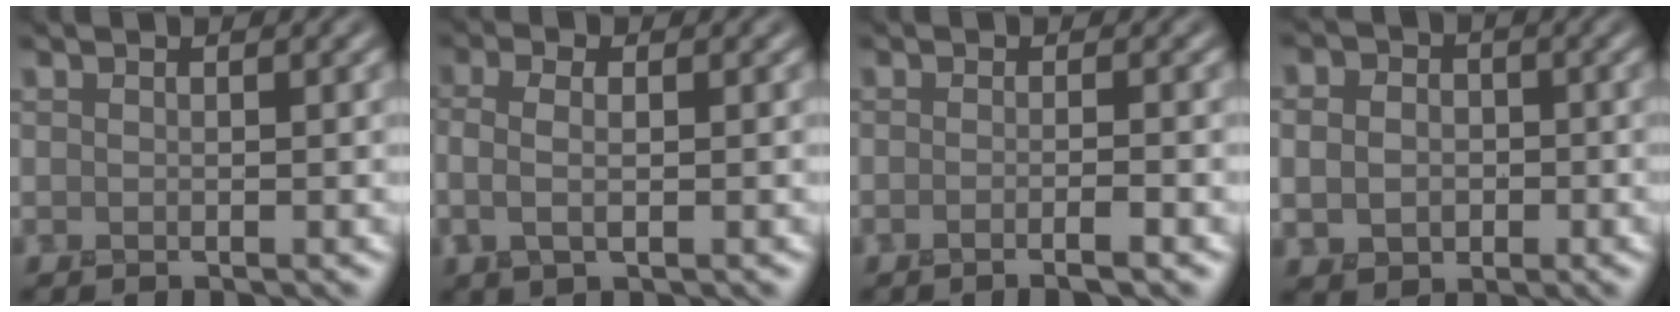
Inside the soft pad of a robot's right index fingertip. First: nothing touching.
{"total": 2.6, "force": [0.0, 1.0, 2.5], "torque": [-0.052, 0.003, -0.004]}
{"total": 2.6, "force": [-0.9, 0.7, 2.3], "torque": [-0.023, -0.003, -0.020]}
{"total": 5.1, "force": [0.0, 4.3, 2.7], "torque": [-0.045, 0.011, -0.016]}